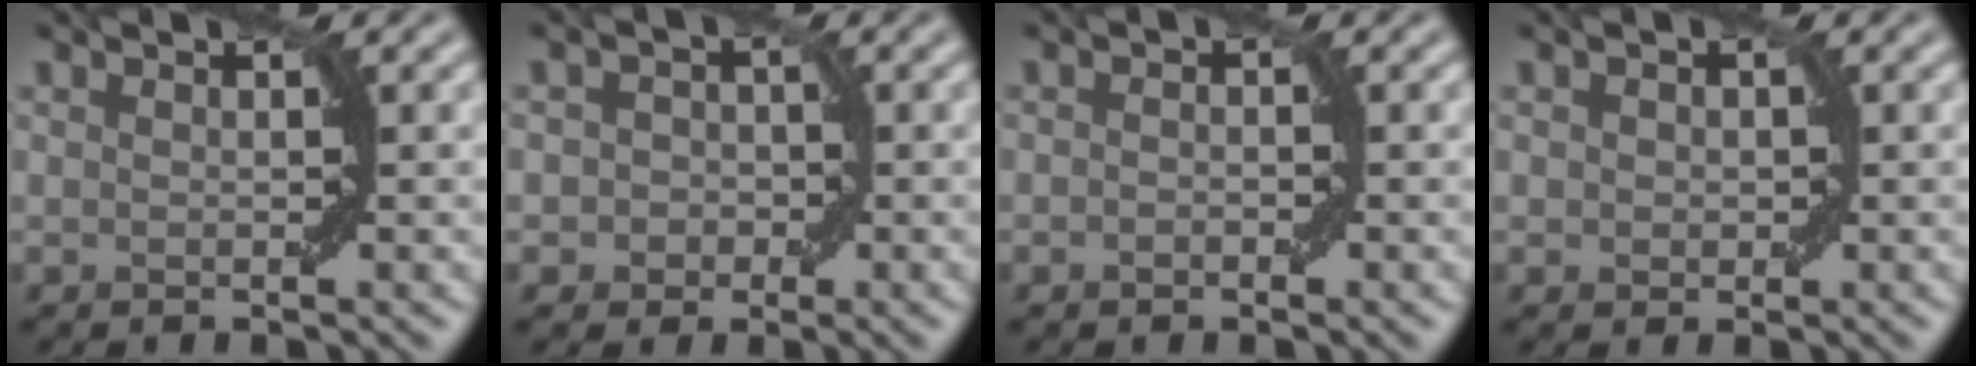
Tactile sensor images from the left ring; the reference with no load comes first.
{"total": 2.5, "force": [-0.3, 2.3, 0.8], "torque": [0.015, 0.008, -0.021]}
{"total": 0.8, "force": [-0.4, 0.5, 0.6], "torque": [-0.009, 0.002, -0.006]}
{"total": 1.1, "force": [0.1, 1.0, 0.5], "torque": [-0.005, 0.001, 0.001]}